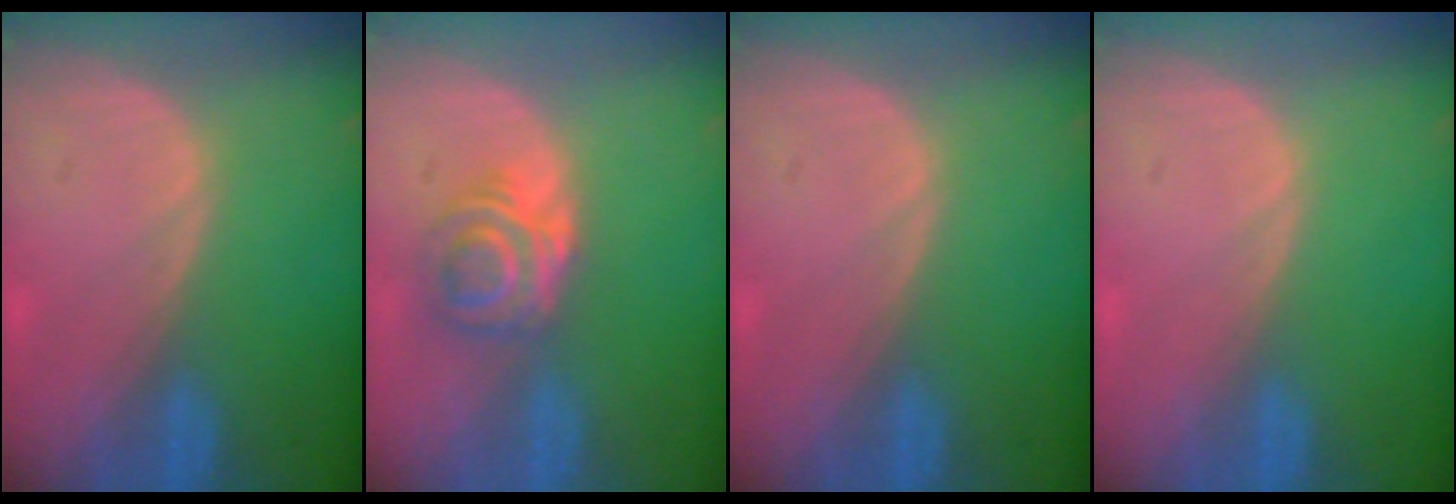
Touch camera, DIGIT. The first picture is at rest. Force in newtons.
{"total": 6.2, "press": 5.1, "slide": 3.6}
{"total": 0.0}
{"total": 0.0}